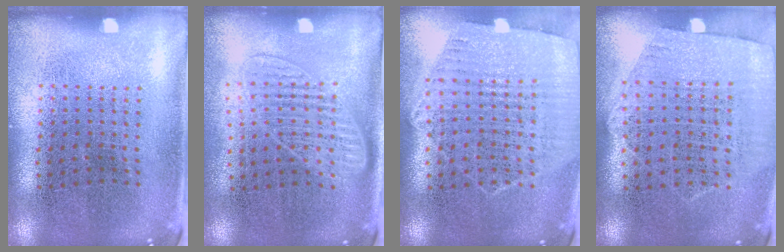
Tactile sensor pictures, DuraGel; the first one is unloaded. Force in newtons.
{"total": 1.2, "press": 1.1, "slide": 0.4}
{"total": 1.2, "press": 1.2, "slide": 0.4}
{"total": 1.3, "press": 1.1, "slide": 0.7}